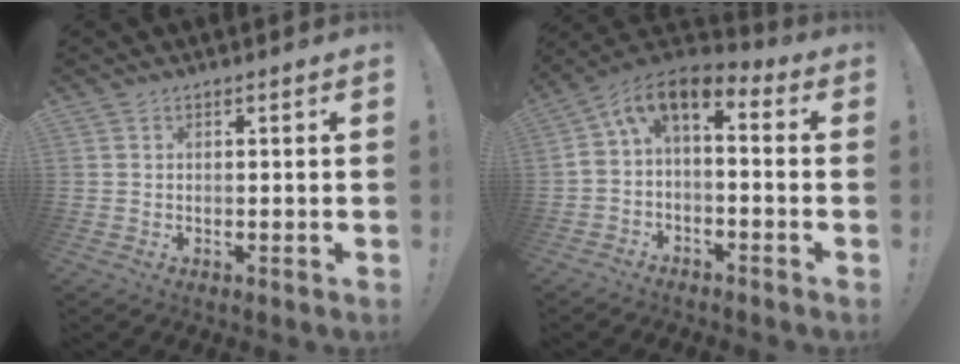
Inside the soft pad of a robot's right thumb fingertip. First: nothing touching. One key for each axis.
{"total": 6.1, "fx": 0.8, "fy": 3.0, "fz": 5.3, "tx": -0.096, "ty": -0.004, "tz": 0.017}